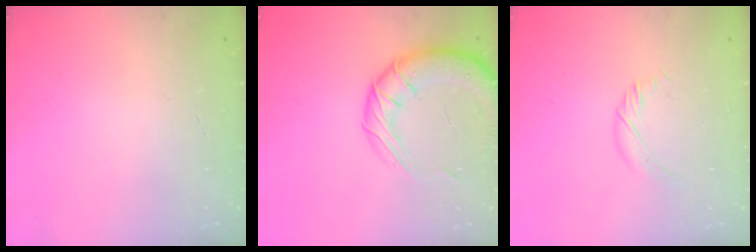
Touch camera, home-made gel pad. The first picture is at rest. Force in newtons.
{"total": 14.8, "press": 14.6, "slide": 2.5}
{"total": 4.3, "press": 4.2, "slide": 1.2}